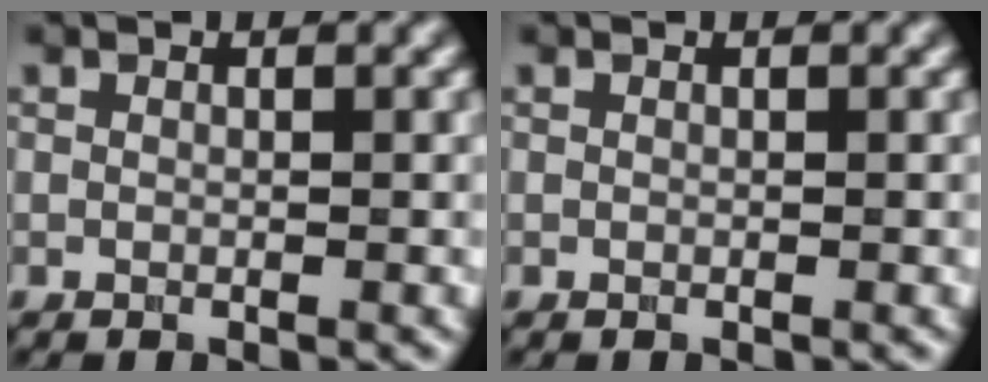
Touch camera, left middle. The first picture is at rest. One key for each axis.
{"total": 0.0}